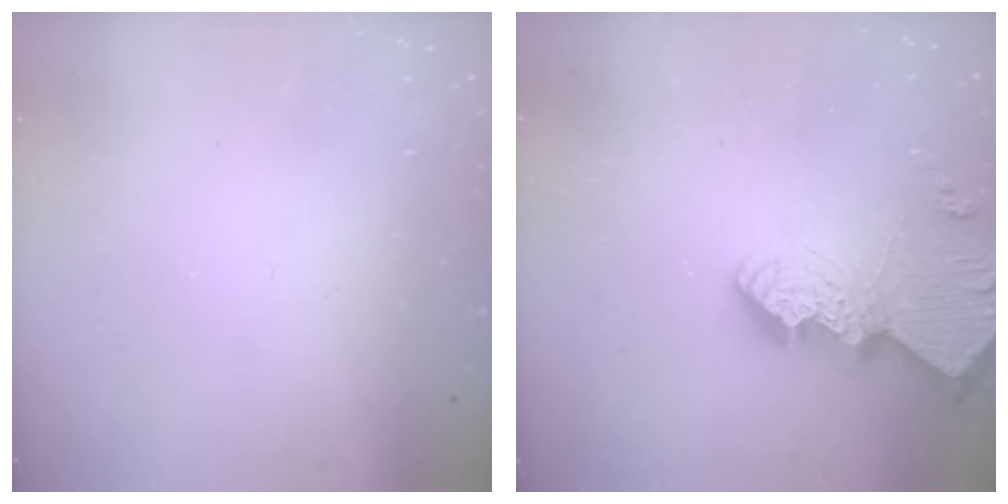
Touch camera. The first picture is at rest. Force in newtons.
{"total": 13.1, "press": 13.0, "slide": 0.8}